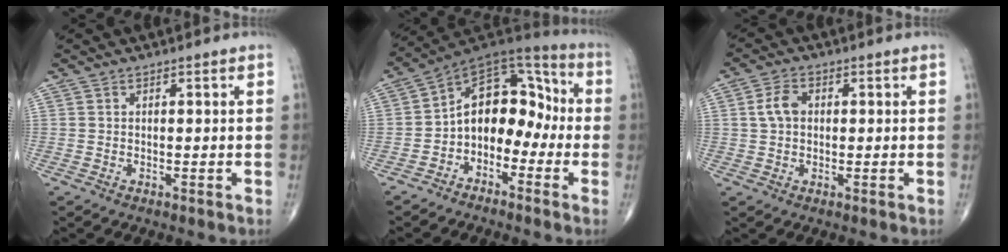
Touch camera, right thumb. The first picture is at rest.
{"total": 12.9, "force": [-2.9, 9.2, 8.5], "torque": [-0.086, 0.074, -0.064]}
{"total": 6.0, "force": [0.6, 3.8, 4.7], "torque": [-0.100, 0.017, 0.006]}